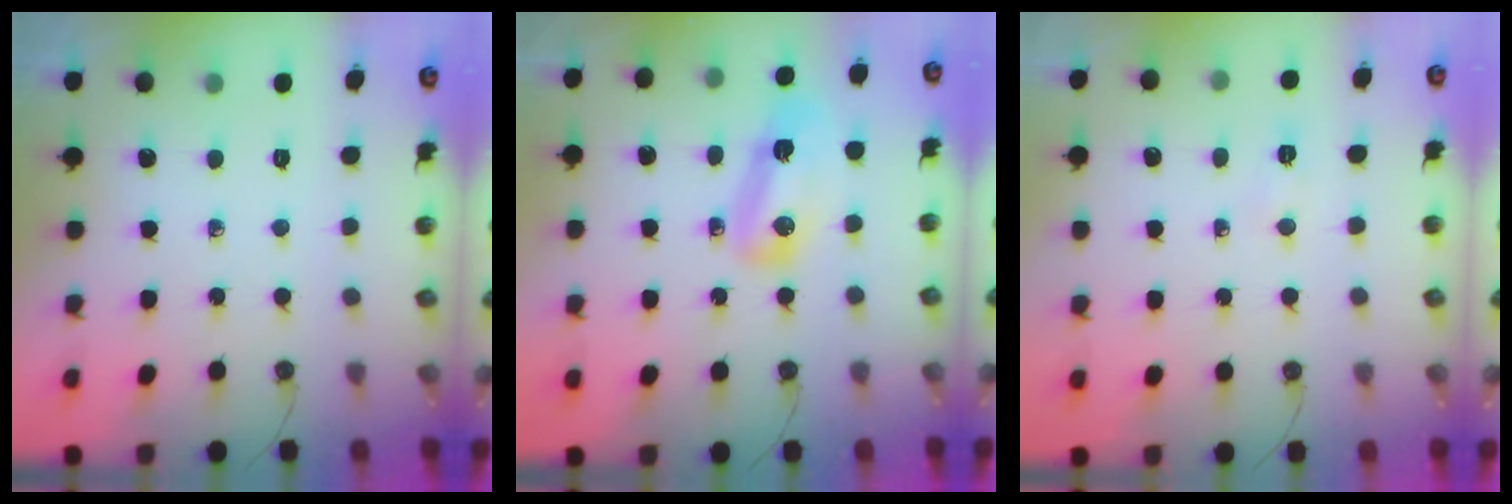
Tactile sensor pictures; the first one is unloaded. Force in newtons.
{"total": 8.5, "press": 8.5, "slide": 0.7}
{"total": 4.8, "press": 3.0, "slide": 3.7}